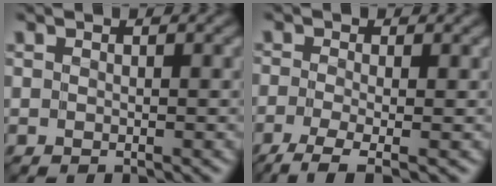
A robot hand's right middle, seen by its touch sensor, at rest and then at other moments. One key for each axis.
{"total": 3.6, "fx": -2.3, "fy": 0.7, "fz": 2.8, "tx": -0.053, "ty": -0.004, "tz": -0.053}